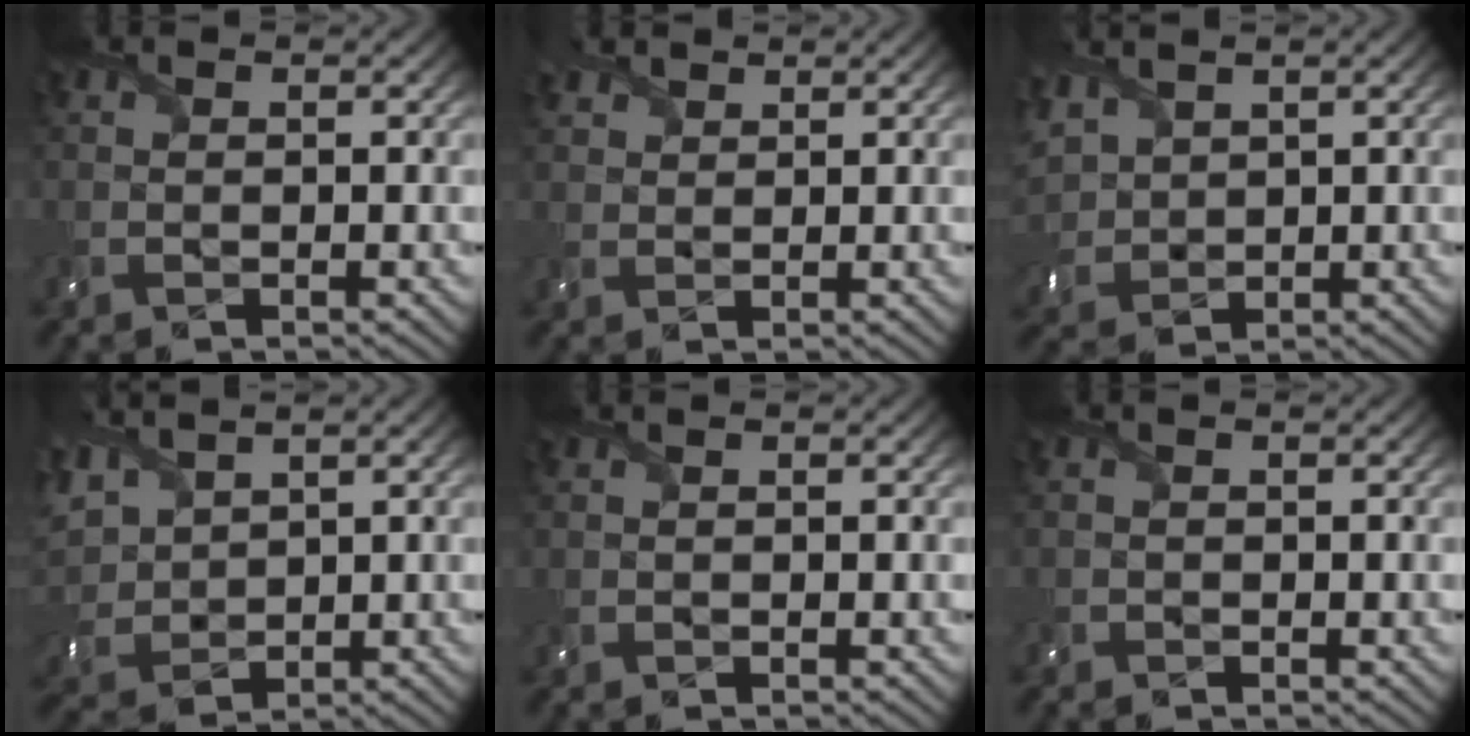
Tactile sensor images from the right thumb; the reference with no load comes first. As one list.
[{"total": 2.5, "force": [2.0, 1.4, 0.7], "torque": [-0.020, 0.009, 0.042]}, {"total": 5.3, "force": [2.4, 3.6, 3.1], "torque": [-0.109, 0.005, 0.047]}, {"total": 6.4, "force": [3.3, 3.8, 3.9], "torque": [-0.130, 0.012, 0.064]}, {"total": 0.0}, {"total": 0.8, "force": [-0.7, 0.3, -0.1], "torque": [0.002, -0.009, -0.015]}]